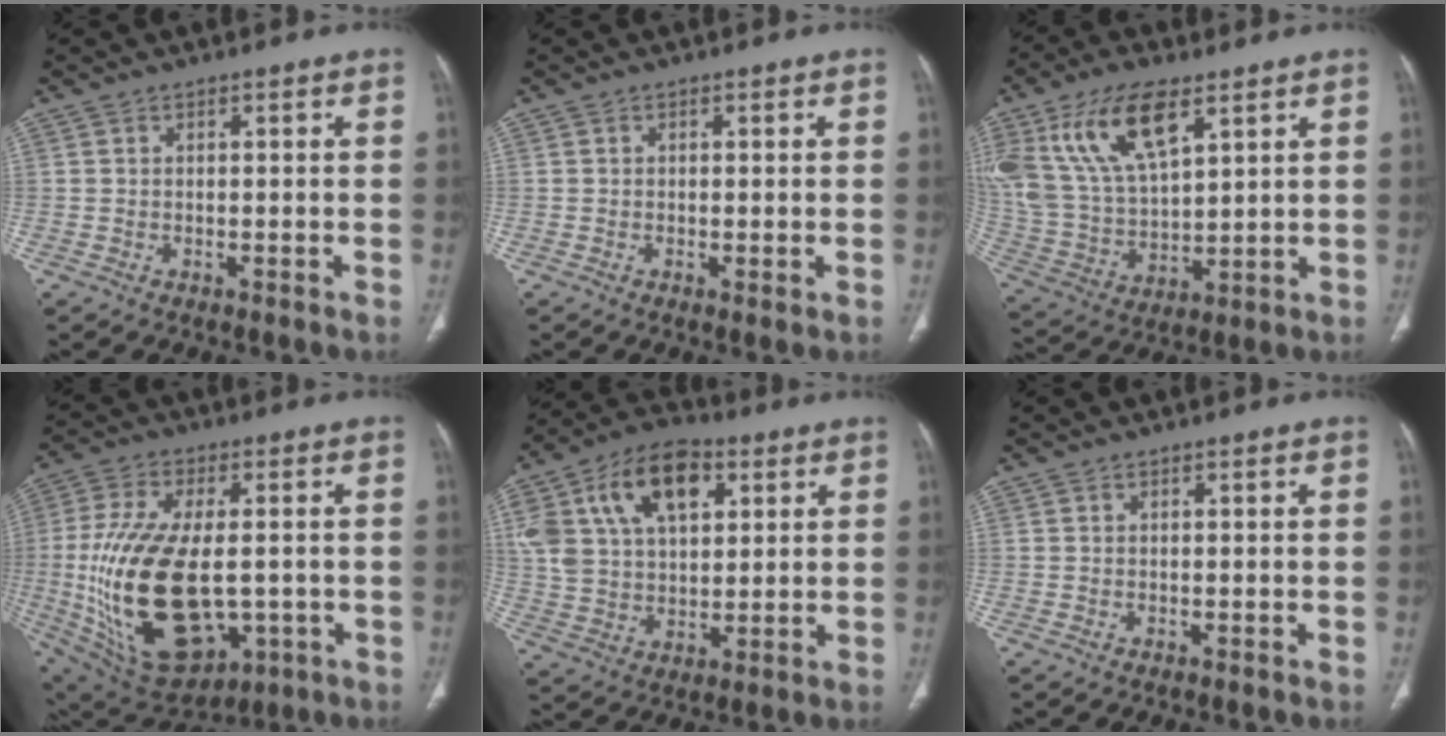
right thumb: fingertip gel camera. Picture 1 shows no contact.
{"total": 0.8, "force": [-0.1, 0.2, 0.8], "torque": [-0.016, -0.004, -0.004]}
{"total": 18.4, "force": [9.1, 8.7, 13.4], "torque": [-0.254, -0.023, 0.183]}
{"total": 25.3, "force": [-2.8, 13.8, 21.0], "torque": [-0.422, -0.014, -0.016]}
{"total": 19.8, "force": [7.5, 12.3, 13.6], "torque": [-0.241, 0.005, 0.130]}
{"total": 0.0}